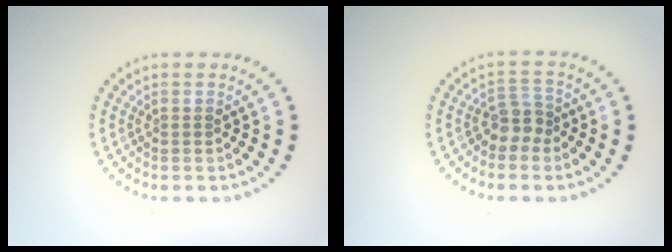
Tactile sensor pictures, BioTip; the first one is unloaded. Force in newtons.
{"total": 2.1, "press": 1.6, "slide": 1.4}